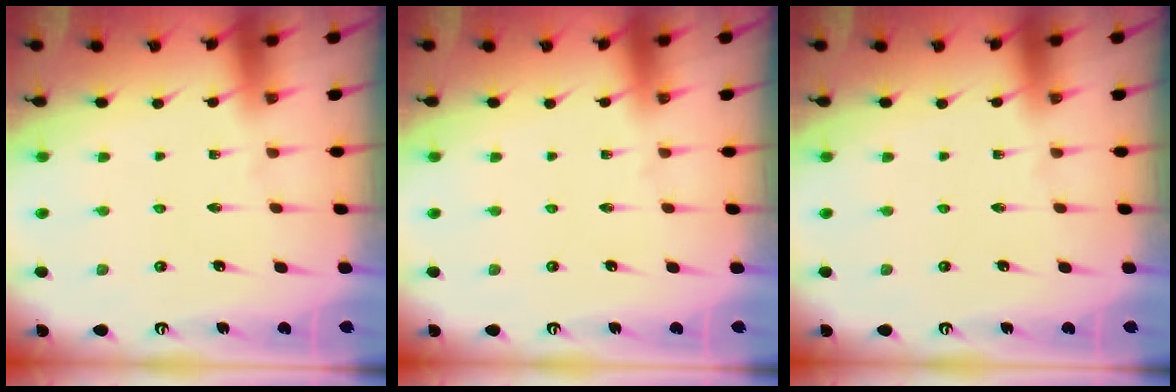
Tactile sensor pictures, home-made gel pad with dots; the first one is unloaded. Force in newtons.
{"total": 0.0}
{"total": 0.0}